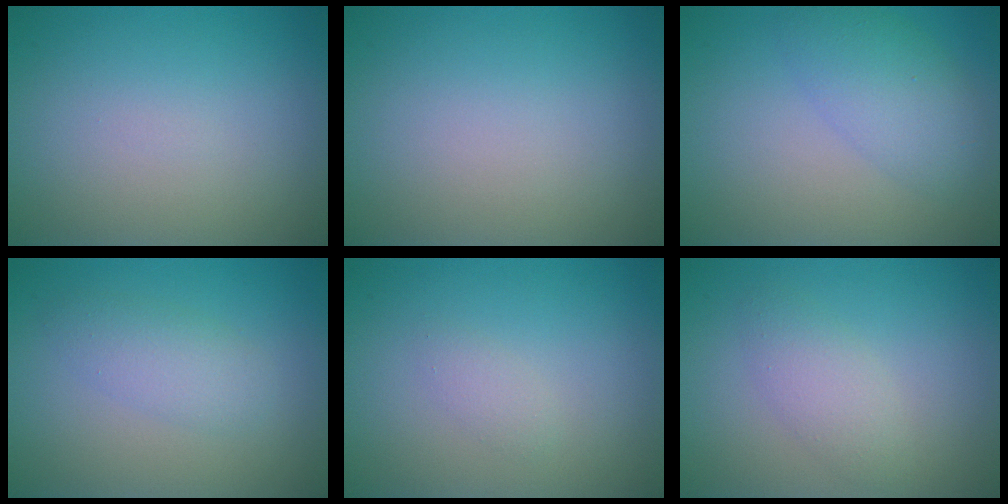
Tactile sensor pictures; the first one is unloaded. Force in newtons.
{"total": 0.0}
{"total": 3.8, "press": 3.8, "slide": 0.1}
{"total": 2.6, "press": 2.6, "slide": 0.1}
{"total": 1.0, "press": 1.0, "slide": 0.0}
{"total": 2.2, "press": 2.2, "slide": 0.2}